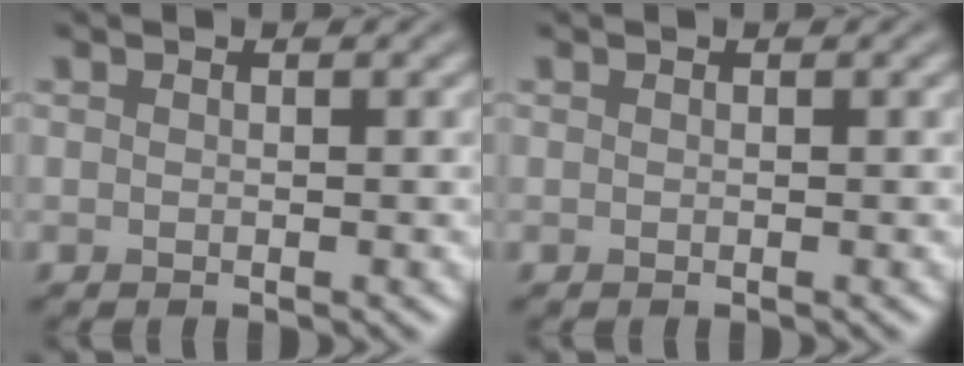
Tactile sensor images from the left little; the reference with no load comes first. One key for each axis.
{"total": 0.0}